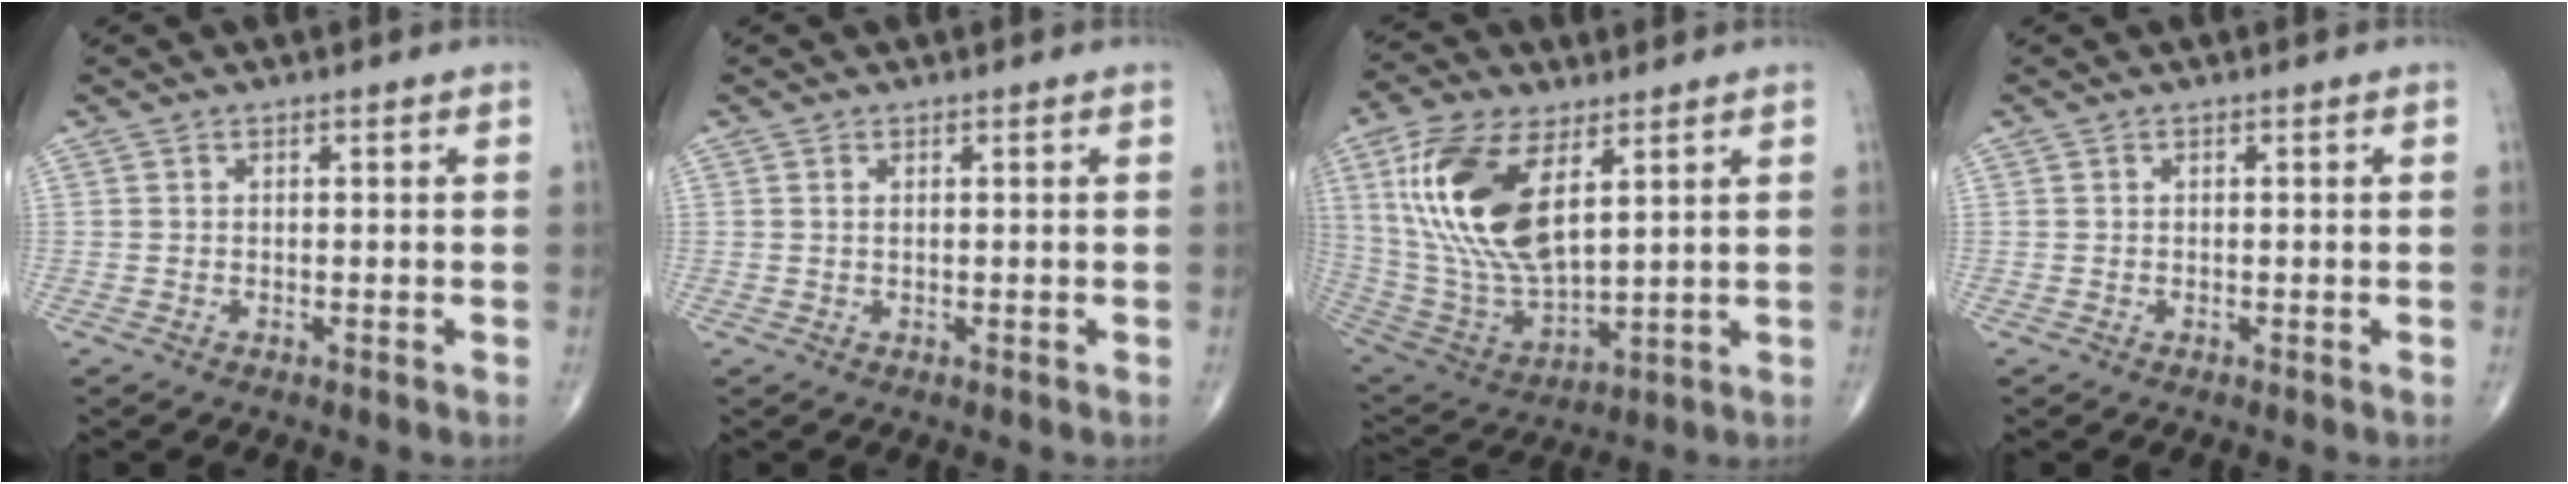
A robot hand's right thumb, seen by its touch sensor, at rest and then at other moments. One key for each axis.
{"total": 0.7, "fx": 0.3, "fy": 0.3, "fz": 0.5, "tx": -0.014, "ty": 0.004, "tz": 0.007}
{"total": 21.1, "fx": 7.4, "fy": 10.0, "fz": 17.0, "tx": -0.340, "ty": -0.030, "tz": 0.147}
{"total": 0.0}